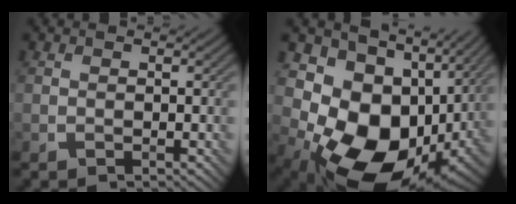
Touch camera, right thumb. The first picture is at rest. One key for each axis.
{"total": 16.6, "fx": 0.0, "fy": 12.7, "fz": 10.7, "tx": -0.189, "ty": -0.041, "tz": 0.028}